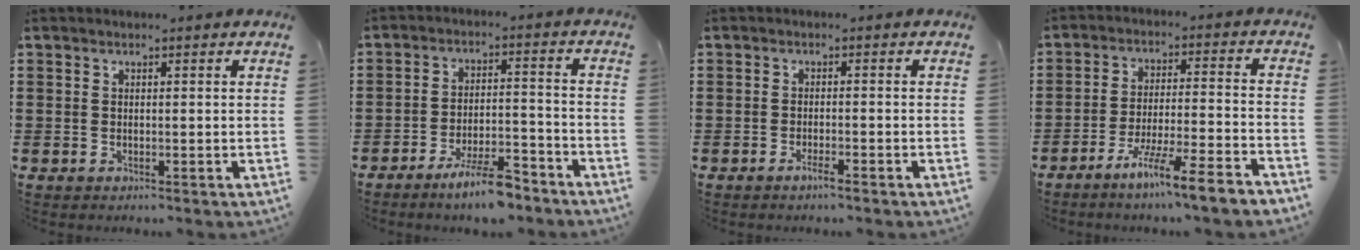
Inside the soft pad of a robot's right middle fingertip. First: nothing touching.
{"total": 7.3, "force": [-5.8, 1.2, 4.3], "torque": [-0.077, 0.004, -0.105]}
{"total": 1.8, "force": [-1.2, 0.2, 1.3], "torque": [-0.021, -0.001, -0.022]}
{"total": 7.9, "force": [-6.5, -0.6, 4.5], "torque": [-0.084, -0.010, -0.123]}